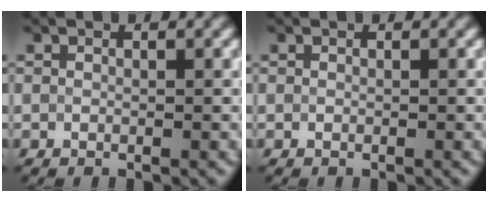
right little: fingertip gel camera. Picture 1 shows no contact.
{"total": 0.0}